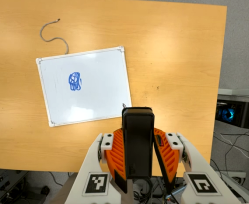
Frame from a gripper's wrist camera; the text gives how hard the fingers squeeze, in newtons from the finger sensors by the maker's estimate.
{"total": 5.9, "left": 4.9, "right": 7.0}